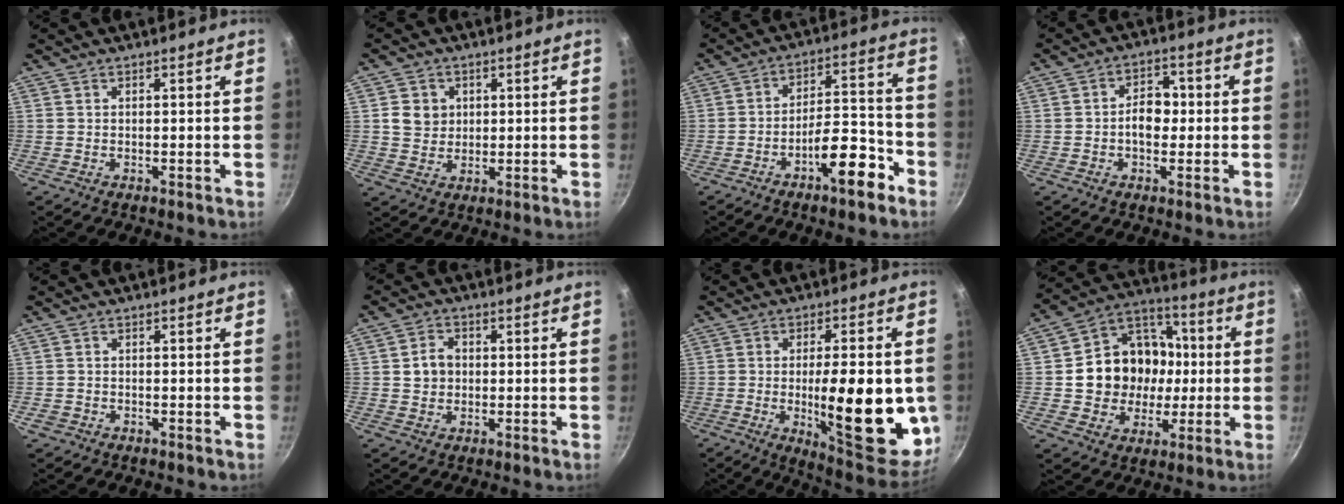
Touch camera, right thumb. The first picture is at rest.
{"total": 5.0, "force": [1.1, 4.5, 1.8], "torque": [-0.009, 0.001, 0.020]}
{"total": 11.4, "force": [-6.4, 3.8, 8.5], "torque": [-0.103, 0.065, -0.094]}
{"total": 6.0, "force": [-0.5, 4.2, 4.2], "torque": [-0.031, 0.016, -0.014]}
{"total": 1.5, "force": [-0.7, 1.2, 0.5], "torque": [-0.014, 0.005, -0.009]}
{"total": 4.5, "force": [0.2, 3.7, 2.4], "torque": [-0.023, 0.009, -0.001]}
{"total": 22.2, "force": [-3.0, 7.5, 20.7], "torque": [-0.254, -0.011, -0.034]}
{"total": 17.2, "force": [0.2, 14.9, 8.6], "torque": [-0.113, 0.032, -0.001]}